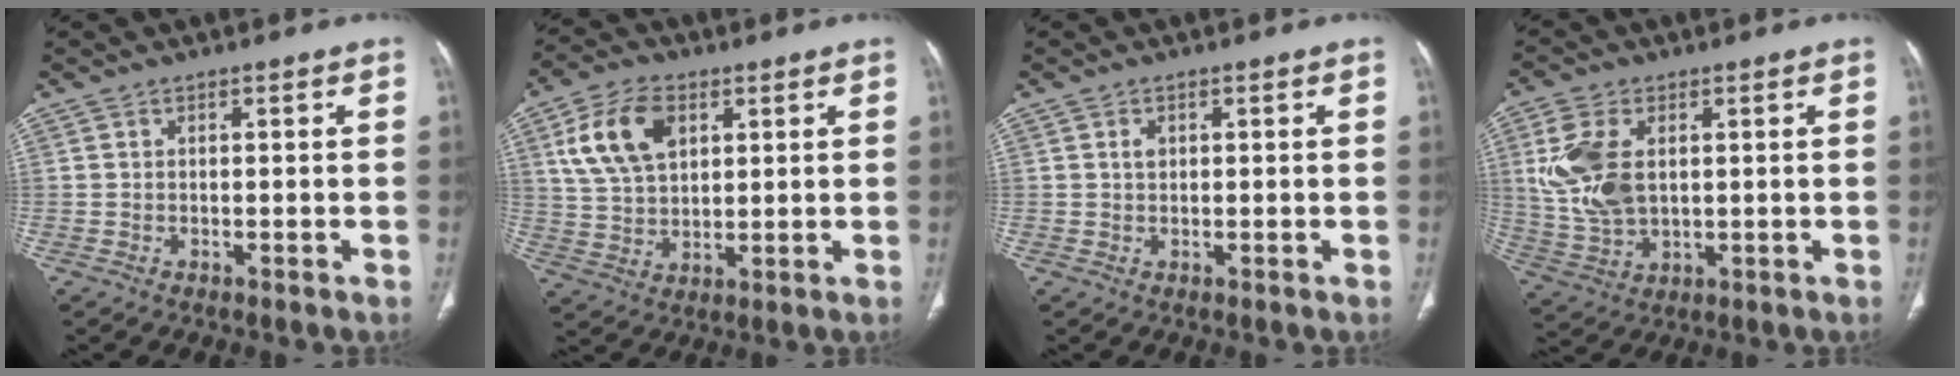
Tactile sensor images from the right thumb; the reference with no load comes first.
{"total": 12.3, "force": [4.6, 7.7, 8.5], "torque": [-0.147, -0.004, 0.089]}
{"total": 1.3, "force": [0.4, 0.9, 0.8], "torque": [-0.012, 0.000, 0.007]}
{"total": 11.9, "force": [2.4, 7.3, 9.1], "torque": [-0.191, -0.005, 0.056]}